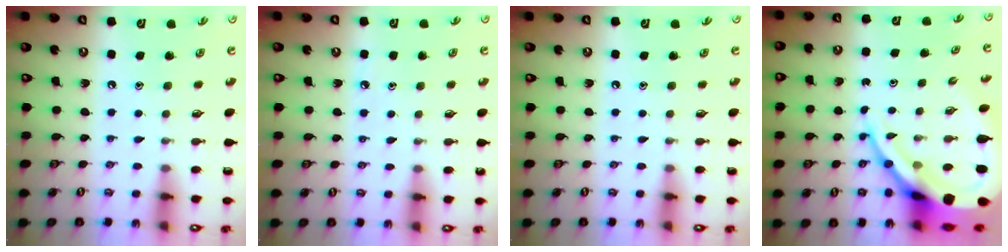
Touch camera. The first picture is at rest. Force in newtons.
{"total": 3.8, "press": 3.8, "slide": 0.2}
{"total": 0.0}
{"total": 15.7, "press": 15.7, "slide": 1.4}